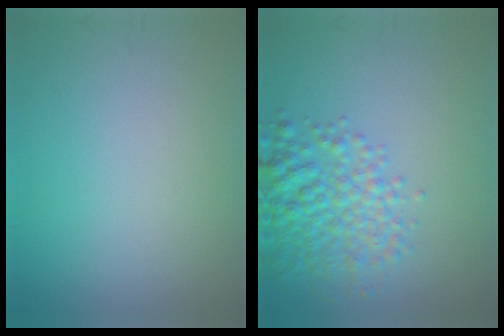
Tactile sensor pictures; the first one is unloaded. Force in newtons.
{"total": 5.0, "press": 5.0, "slide": 0.2}